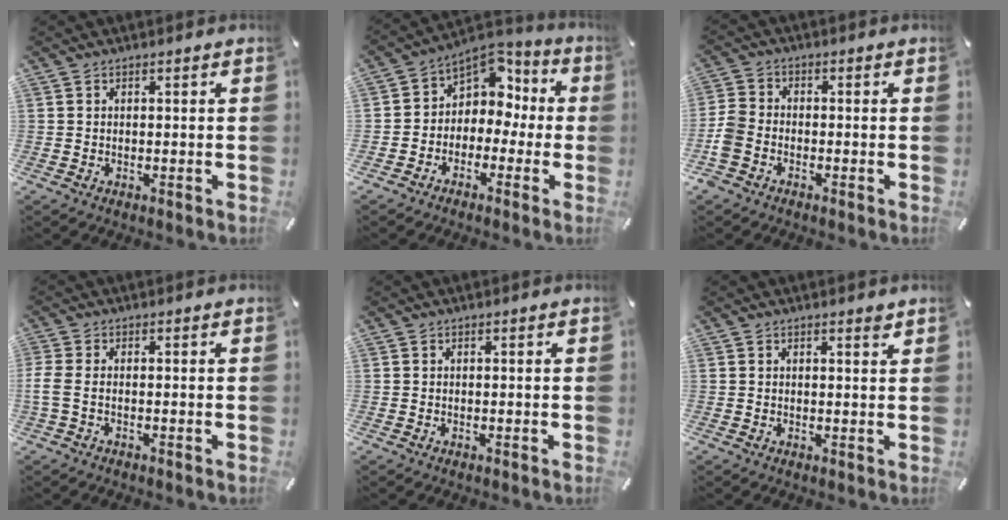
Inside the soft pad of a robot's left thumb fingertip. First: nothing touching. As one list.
[{"total": 7.9, "force": [2.4, 7.1, 2.7], "torque": [-0.048, -0.021, 0.047]}, {"total": 5.5, "force": [-2.4, 4.0, 3.0], "torque": [-0.072, 0.012, -0.045]}, {"total": 3.0, "force": [-0.8, 1.1, 2.7], "torque": [-0.060, -0.004, -0.014]}, {"total": 0.0}, {"total": 1.3, "force": [1.0, 0.3, 0.7], "torque": [-0.005, -0.003, 0.017]}]